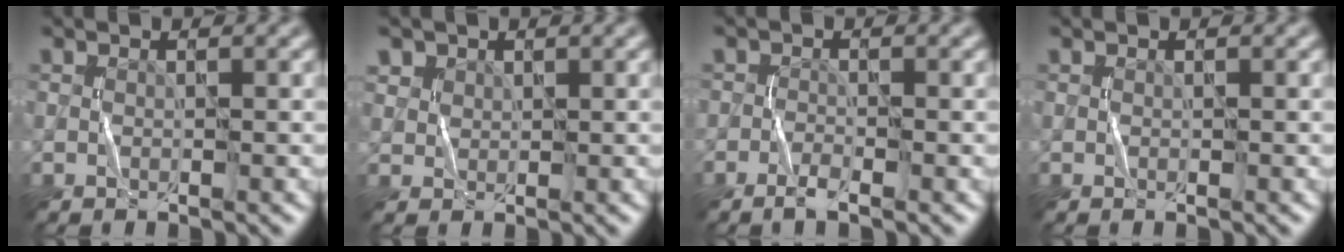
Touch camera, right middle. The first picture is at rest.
{"total": 1.7, "force": [1.0, 1.4, 0.3], "torque": [-0.010, -0.008, 0.033]}
{"total": 1.4, "force": [-0.9, 0.5, 0.9], "torque": [-0.018, 0.000, -0.023]}
{"total": 0.0}